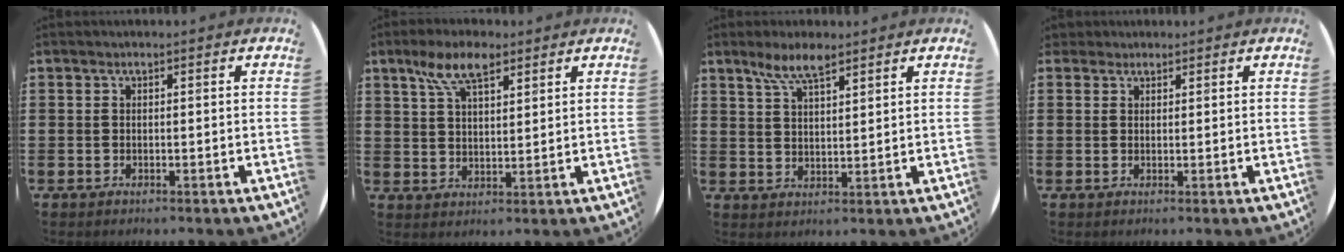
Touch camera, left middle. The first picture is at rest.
{"total": 7.0, "force": [4.5, 2.9, 4.5], "torque": [-0.091, 0.003, 0.079]}
{"total": 5.4, "force": [4.1, 1.5, 3.2], "torque": [-0.073, 0.001, 0.072]}
{"total": 1.3, "force": [1.1, 0.5, -0.1], "torque": [-0.001, 0.004, 0.023]}